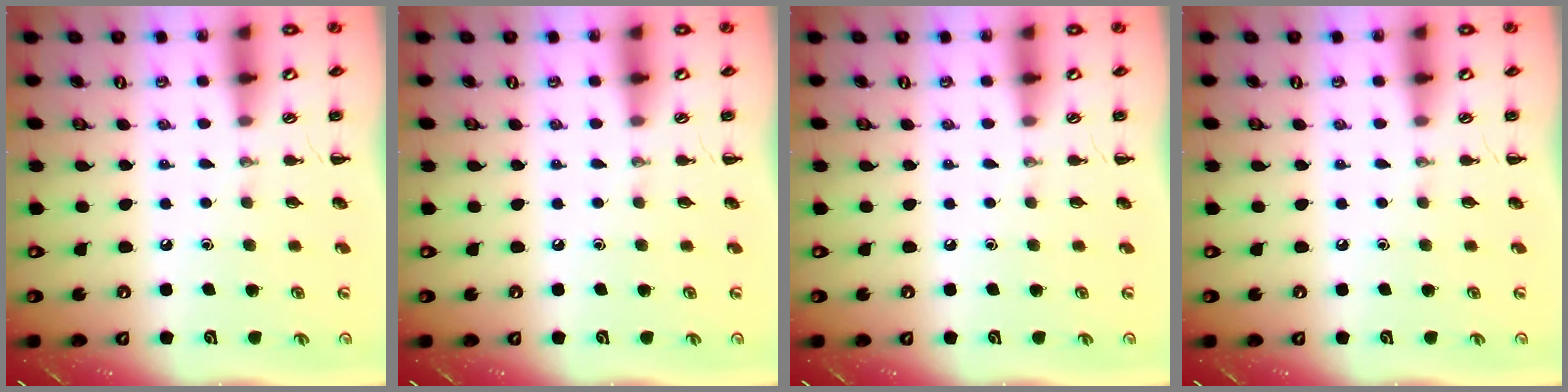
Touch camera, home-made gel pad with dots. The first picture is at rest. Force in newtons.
{"total": 0.0}
{"total": 0.0}
{"total": 0.0}